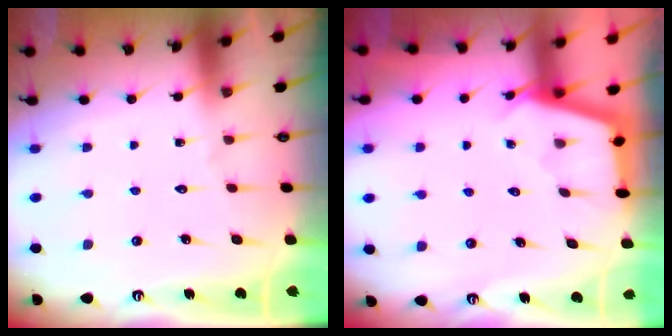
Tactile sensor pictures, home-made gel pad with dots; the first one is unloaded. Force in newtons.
{"total": 3.0, "press": 3.0, "slide": 0.3}